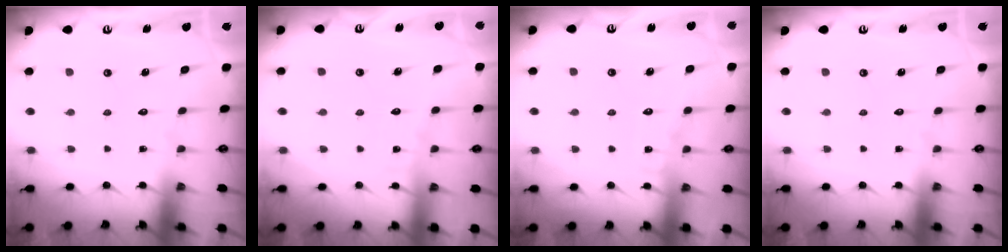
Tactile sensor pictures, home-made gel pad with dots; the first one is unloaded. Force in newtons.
{"total": 3.1, "press": 3.1, "slide": 0.3}
{"total": 4.6, "press": 4.6, "slide": 0.5}
{"total": 0.0}